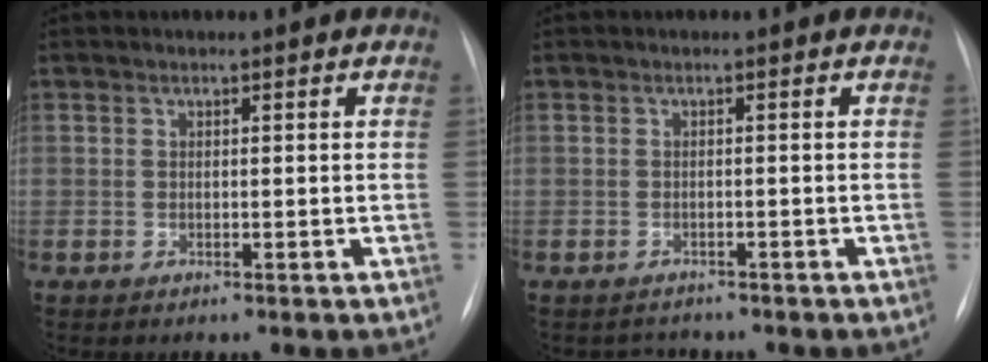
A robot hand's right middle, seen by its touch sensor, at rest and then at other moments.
{"total": 1.6, "force": [-1.5, 0.5, -0.5], "torque": [0.009, -0.003, -0.020]}